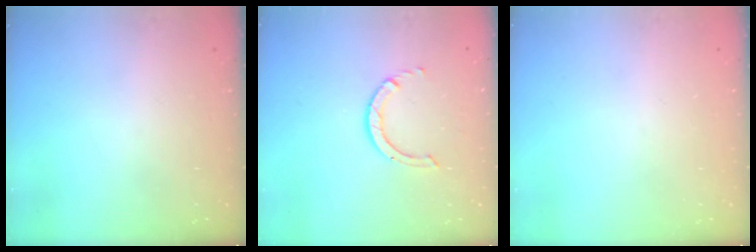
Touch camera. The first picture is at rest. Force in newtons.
{"total": 2.9, "press": 2.9, "slide": 0.2}
{"total": 0.0}